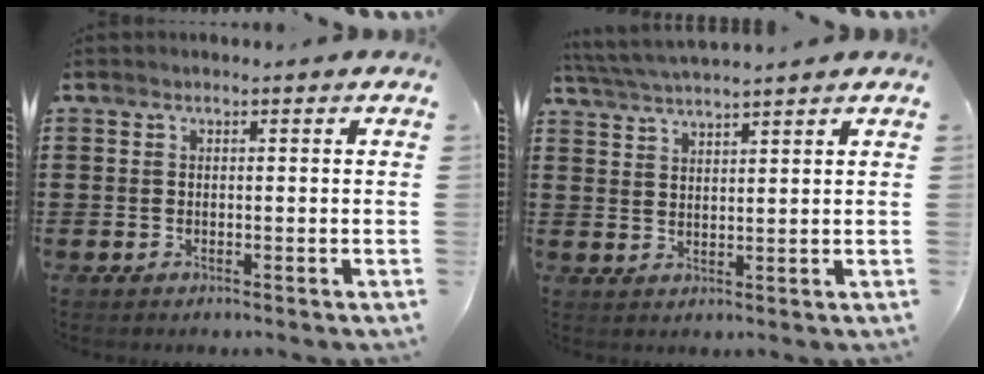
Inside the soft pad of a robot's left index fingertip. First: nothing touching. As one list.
[{"total": 3.8, "force": [3.6, -0.4, 1.0], "torque": [-0.032, -0.011, 0.066]}]